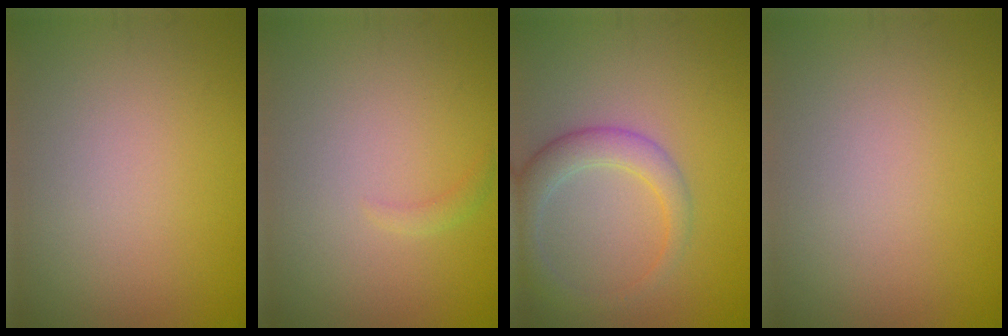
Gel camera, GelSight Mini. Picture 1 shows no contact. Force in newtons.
{"total": 0.8, "press": 0.8, "slide": 0.1}
{"total": 3.6, "press": 3.6, "slide": 0.2}
{"total": 0.0}